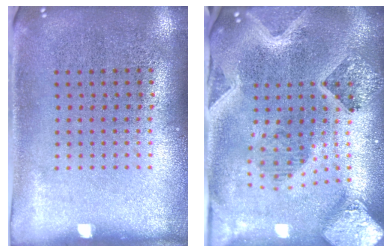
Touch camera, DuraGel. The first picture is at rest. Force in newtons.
{"total": 4.1, "press": 3.2, "slide": 2.7}